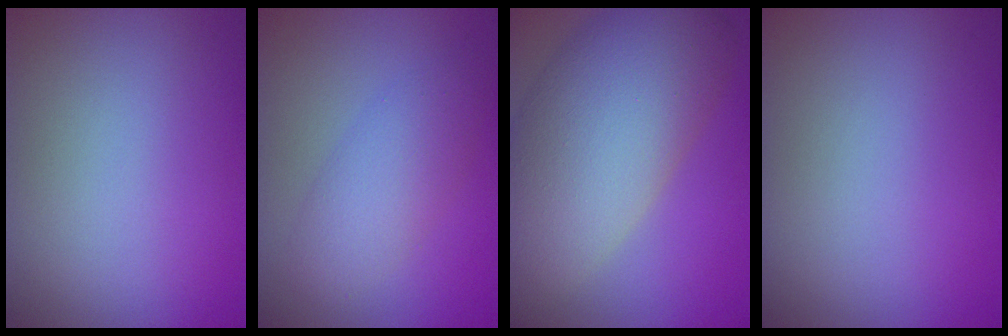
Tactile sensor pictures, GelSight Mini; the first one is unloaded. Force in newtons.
{"total": 3.6, "press": 3.6, "slide": 0.2}
{"total": 11.7, "press": 11.7, "slide": 0.6}
{"total": 0.0}